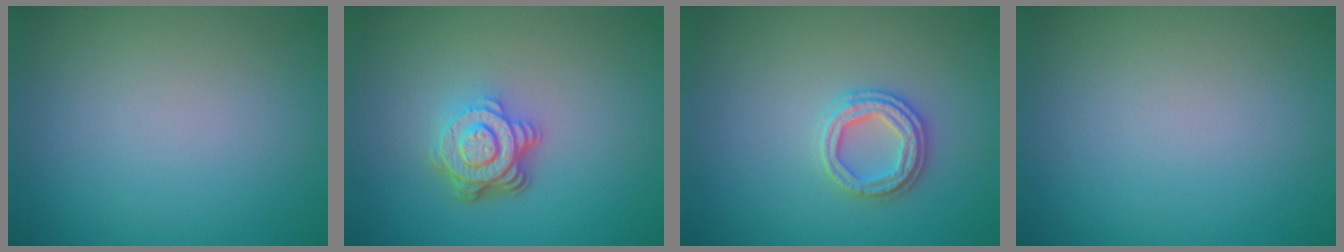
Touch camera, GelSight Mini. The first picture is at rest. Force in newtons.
{"total": 4.7, "press": 3.4, "slide": 3.2}
{"total": 2.6, "press": 2.5, "slide": 0.3}
{"total": 0.0}